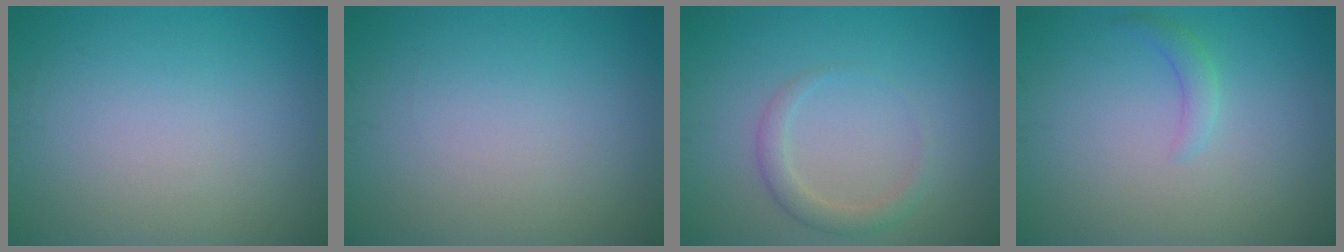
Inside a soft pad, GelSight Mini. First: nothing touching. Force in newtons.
{"total": 0.0}
{"total": 1.9, "press": 1.9, "slide": 0.2}
{"total": 1.3, "press": 1.3, "slide": 0.1}